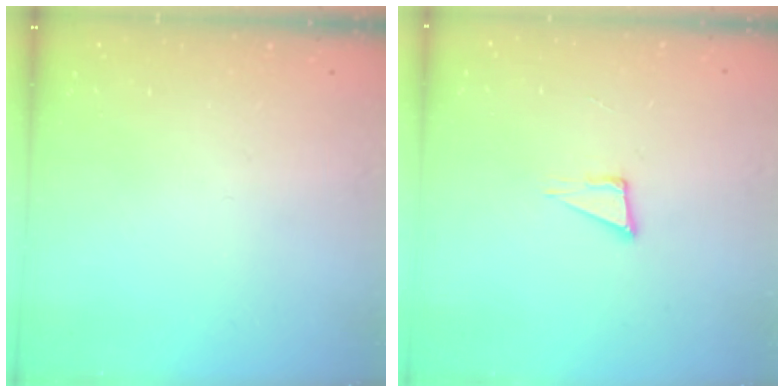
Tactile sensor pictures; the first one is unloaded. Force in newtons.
{"total": 5.1, "press": 3.9, "slide": 3.2}